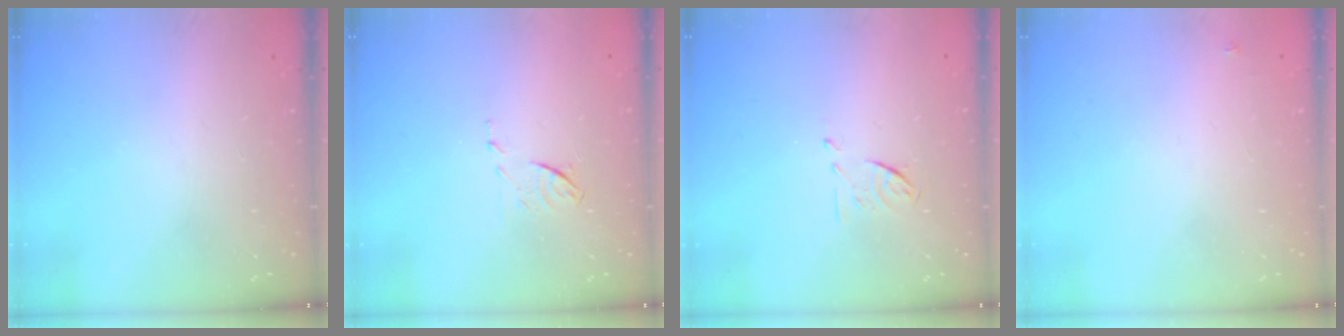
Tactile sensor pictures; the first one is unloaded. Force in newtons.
{"total": 5.5, "press": 5.5, "slide": 0.8}
{"total": 5.1, "press": 5.0, "slide": 1.1}
{"total": 3.4, "press": 3.3, "slide": 0.4}